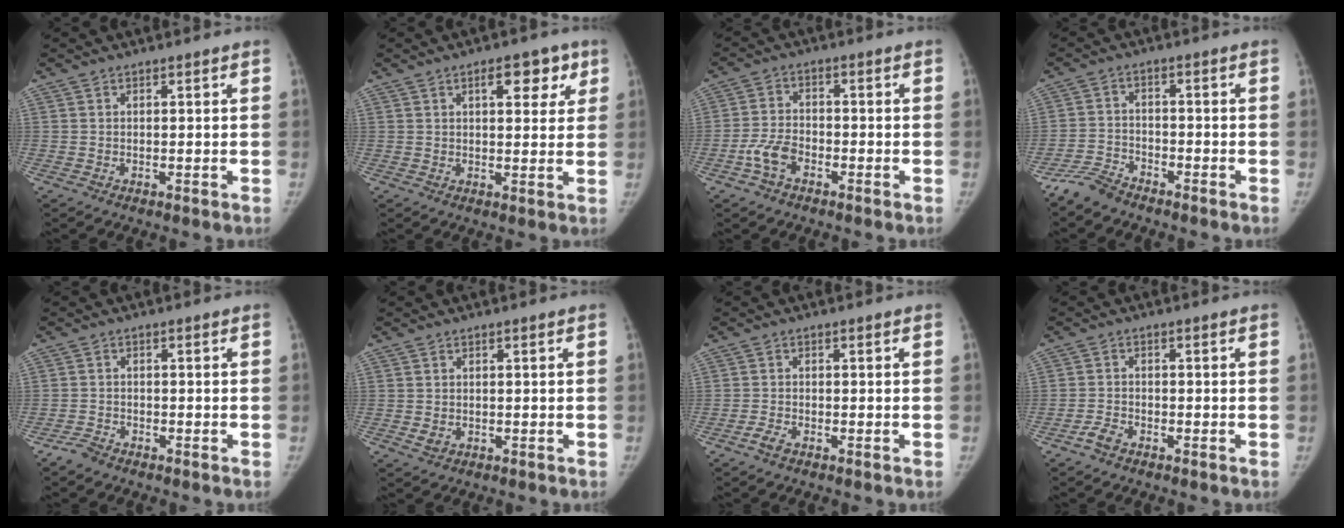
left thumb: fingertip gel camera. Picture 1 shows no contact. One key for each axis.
{"total": 7.2, "fx": 3.4, "fy": 3.6, "fz": 5.2, "tx": -0.036, "ty": -0.008, "tz": 0.040}
{"total": 5.5, "fx": -2.9, "fy": 3.2, "fz": 3.3, "tx": -0.068, "ty": 0.021, "tz": -0.060}
{"total": 5.1, "fx": -4.7, "fy": 1.8, "fz": 1.1, "tx": -0.024, "ty": 0.013, "tz": -0.096}
{"total": 2.4, "fx": -2.1, "fy": 1.0, "fz": 0.7, "tx": -0.021, "ty": 0.006, "tz": -0.042}
{"total": 1.7, "fx": -0.5, "fy": 1.3, "fz": 1.0, "tx": -0.014, "ty": 0.001, "tz": -0.004}
{"total": 2.0, "fx": -1.5, "fy": 0.7, "fz": 1.1, "tx": -0.031, "ty": 0.005, "tz": -0.030}
{"total": 2.5, "fx": -2.0, "fy": 1.1, "fz": 1.1, "tx": -0.028, "ty": 0.010, "tz": -0.038}